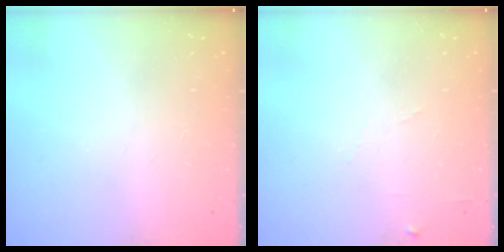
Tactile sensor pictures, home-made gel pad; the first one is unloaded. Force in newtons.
{"total": 4.6, "press": 4.6, "slide": 0.6}